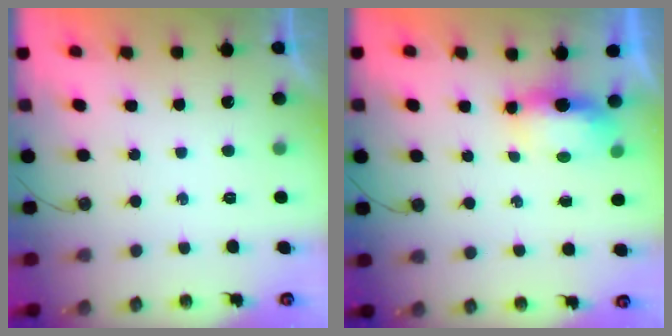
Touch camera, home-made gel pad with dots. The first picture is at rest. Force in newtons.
{"total": 5.9, "press": 5.8, "slide": 0.7}